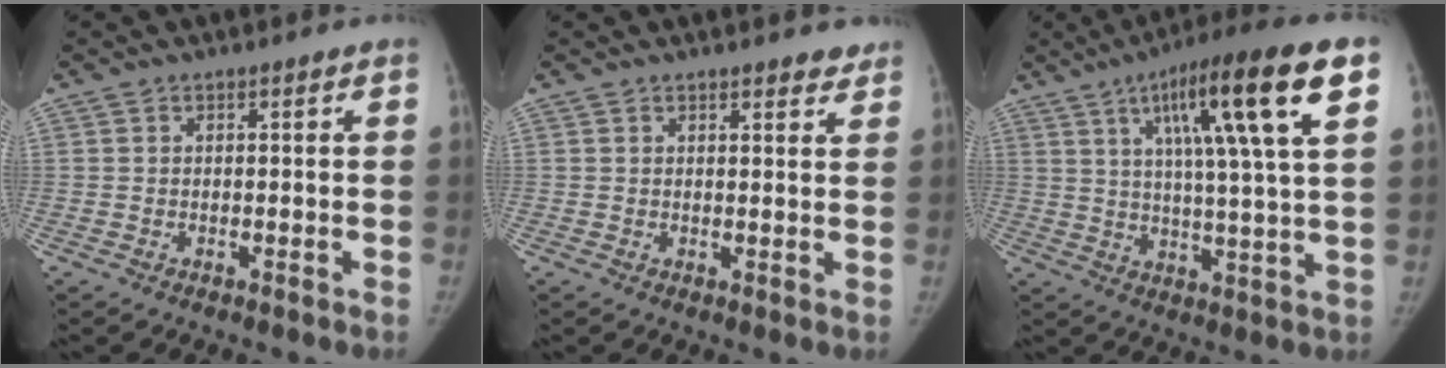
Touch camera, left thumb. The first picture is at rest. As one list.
[{"total": 3.7, "force": [3.1, 1.3, 1.4], "torque": [0.010, -0.012, 0.035]}, {"total": 18.9, "force": [7.8, 2.4, 17.0], "torque": [-0.259, -0.010, 0.115]}]